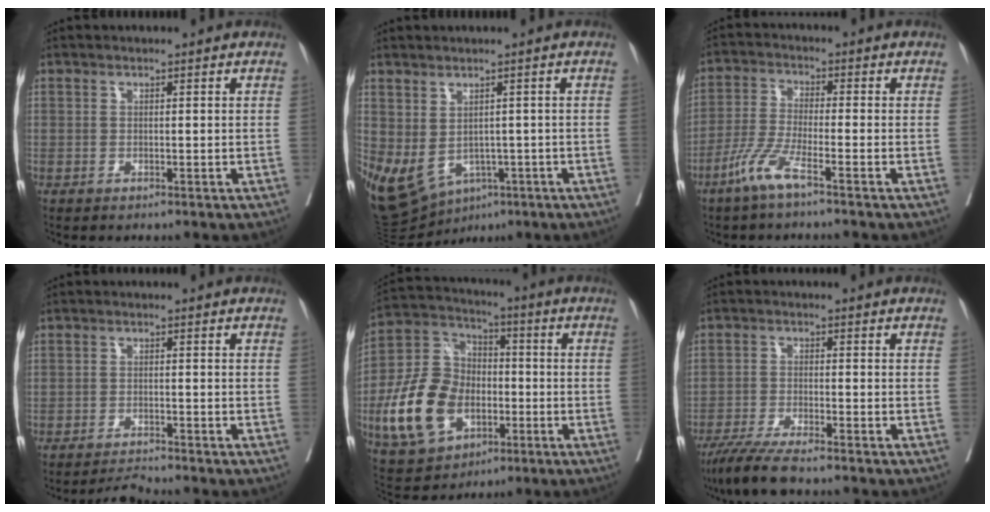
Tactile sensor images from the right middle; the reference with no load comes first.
{"total": 11.7, "force": [-5.2, 7.5, 7.3], "torque": [-0.141, -0.010, -0.068]}
{"total": 5.7, "force": [-3.8, -0.1, 4.3], "torque": [-0.096, -0.010, -0.083]}
{"total": 2.3, "force": [-2.1, -0.9, -0.3], "torque": [0.003, -0.015, -0.035]}
{"total": 15.2, "force": [-4.0, 10.8, 10.0], "torque": [-0.232, 0.018, -0.063]}
{"total": 6.4, "force": [-5.3, -0.2, 3.7], "torque": [-0.064, -0.021, -0.095]}